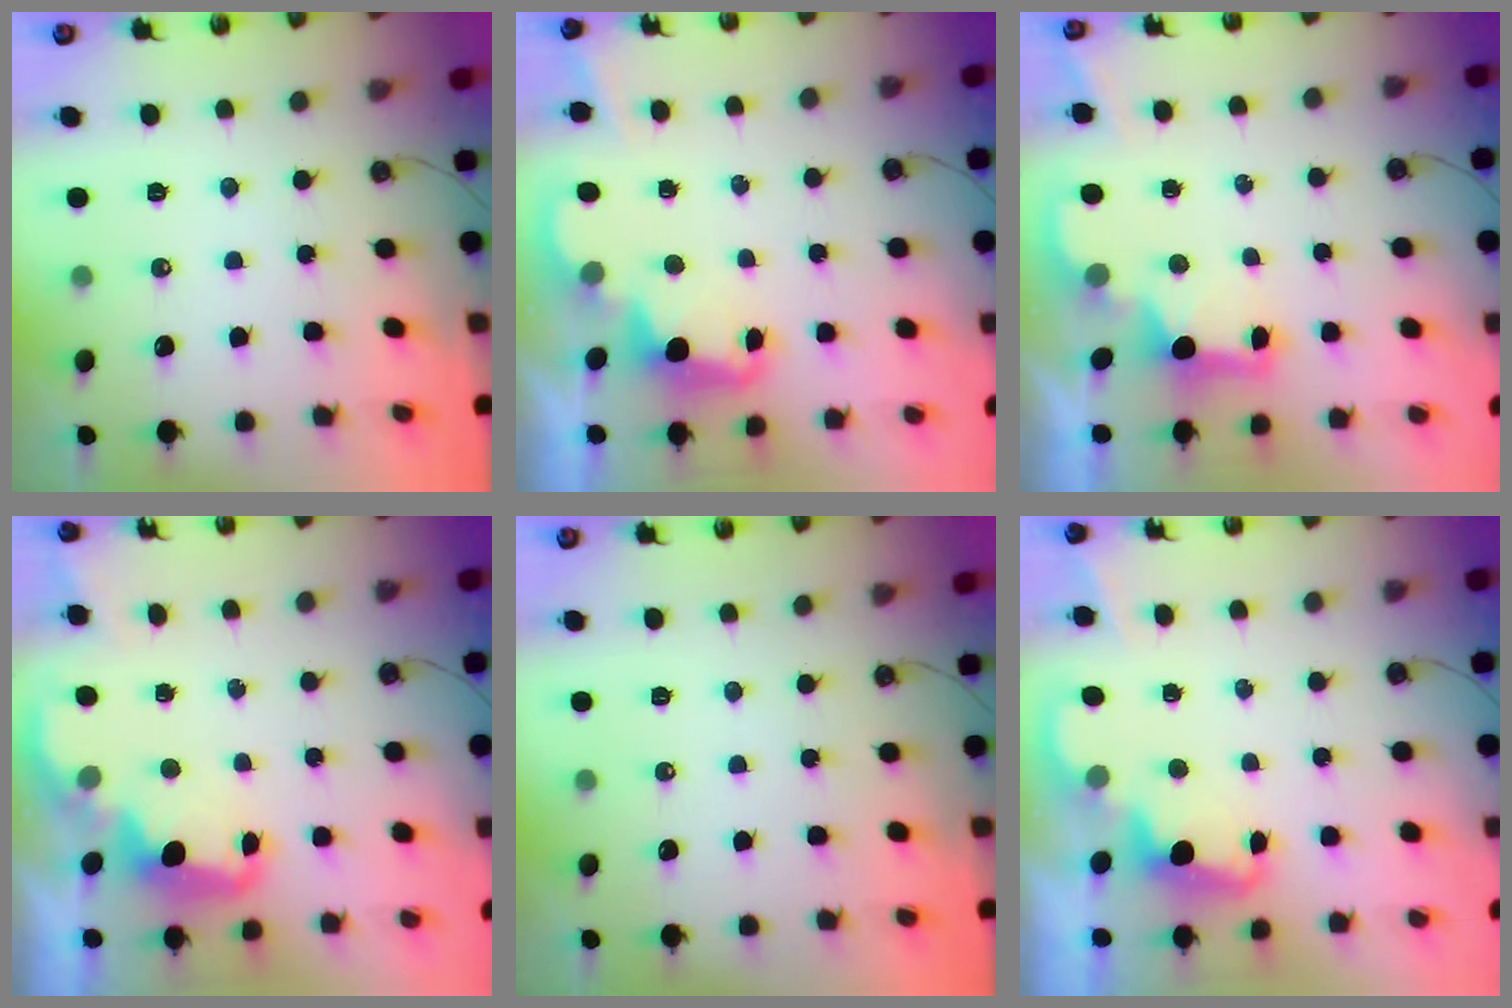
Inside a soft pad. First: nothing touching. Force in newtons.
{"total": 2.4, "press": 2.3, "slide": 0.6}
{"total": 2.0, "press": 2.0, "slide": 0.5}
{"total": 2.6, "press": 2.5, "slide": 0.7}
{"total": 0.0}
{"total": 2.4, "press": 2.3, "slide": 0.5}